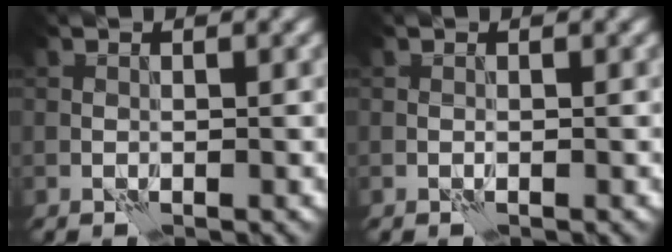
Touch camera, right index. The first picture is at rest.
{"total": 0.0}